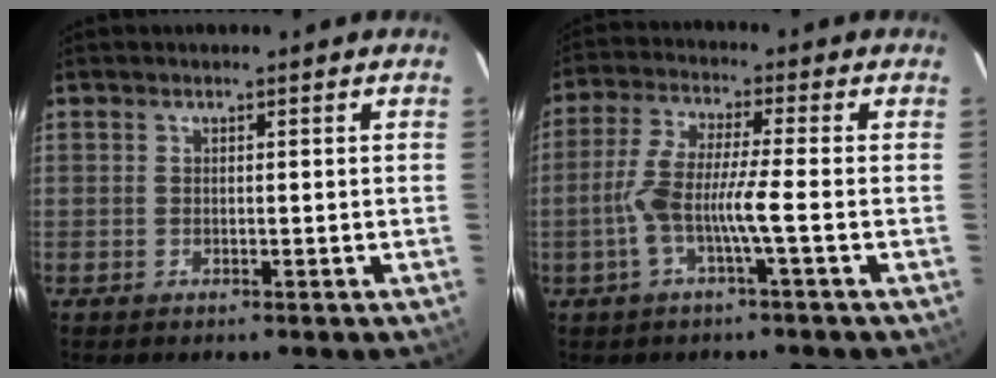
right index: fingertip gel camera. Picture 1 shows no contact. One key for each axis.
{"total": 7.3, "fx": -1.9, "fy": -0.1, "fz": 7.1, "tx": -0.150, "ty": 0.013, "tz": -0.039}